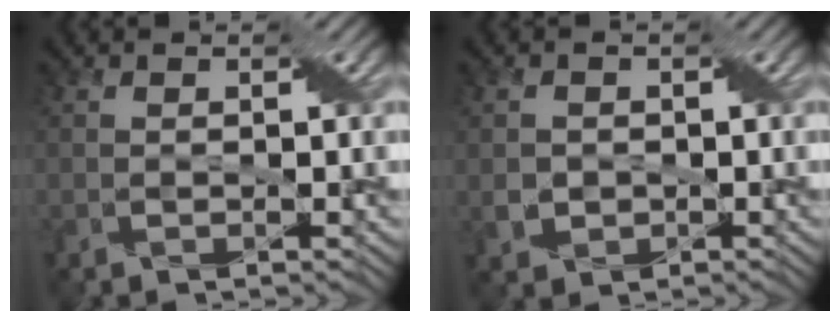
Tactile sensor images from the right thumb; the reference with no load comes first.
{"total": 1.8, "force": [-0.4, 1.8, 0.1], "torque": [-0.009, -0.006, -0.009]}